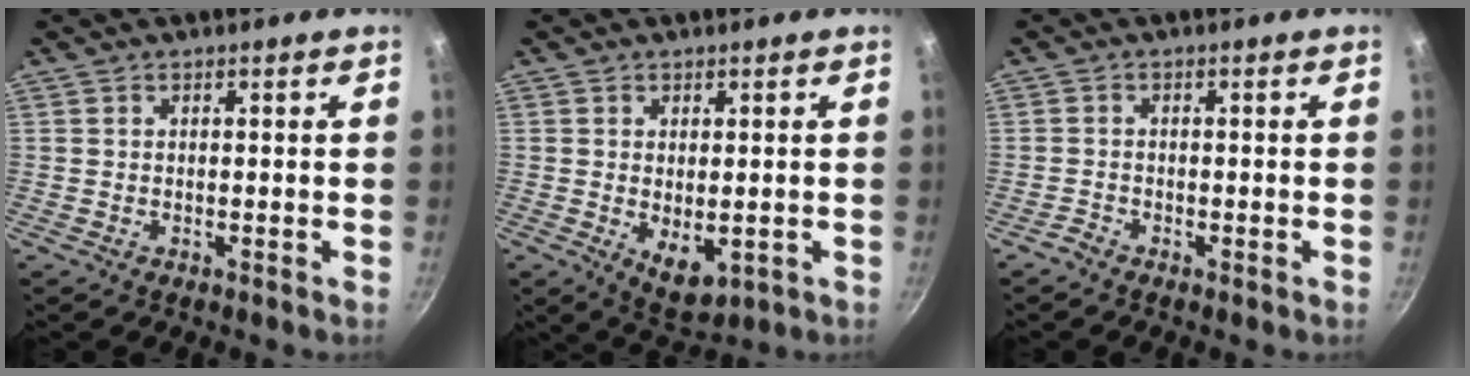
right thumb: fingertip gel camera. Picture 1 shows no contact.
{"total": 6.4, "force": [-0.9, 3.6, 5.2], "torque": [-0.070, -0.014, 0.002]}
{"total": 1.3, "force": [-1.2, 0.6, 0.2], "torque": [-0.005, 0.008, -0.026]}